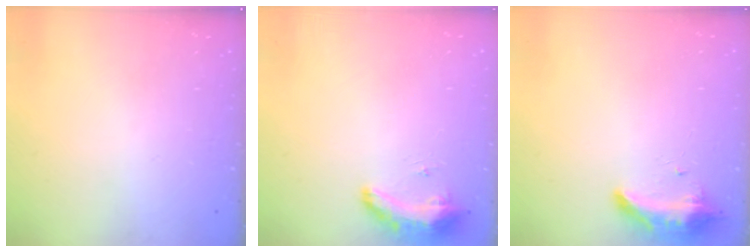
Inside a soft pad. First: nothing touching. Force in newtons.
{"total": 9.2, "press": 8.9, "slide": 2.4}
{"total": 8.6, "press": 8.6, "slide": 1.1}